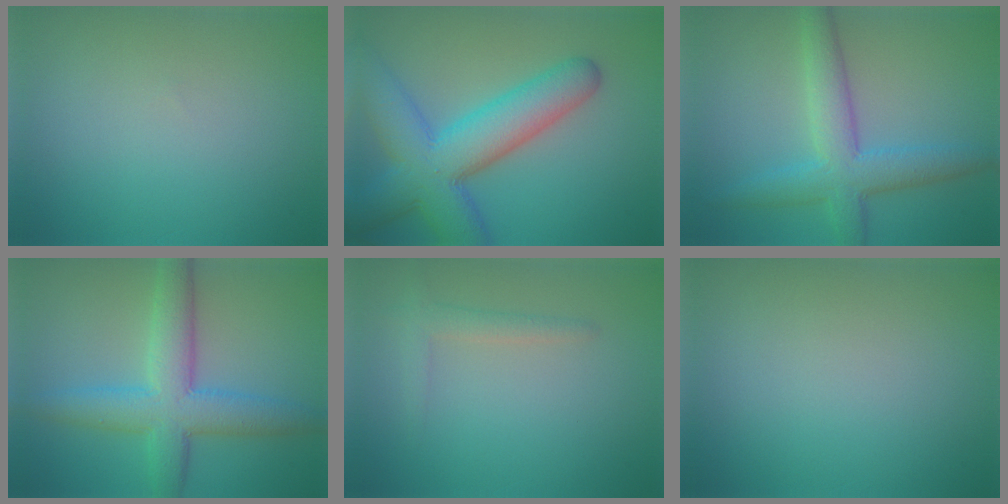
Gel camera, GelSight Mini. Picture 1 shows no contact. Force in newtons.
{"total": 9.3, "press": 9.3, "slide": 0.3}
{"total": 5.5, "press": 5.5, "slide": 0.1}
{"total": 6.7, "press": 6.7, "slide": 0.2}
{"total": 1.6, "press": 1.6, "slide": 0.1}
{"total": 0.0}